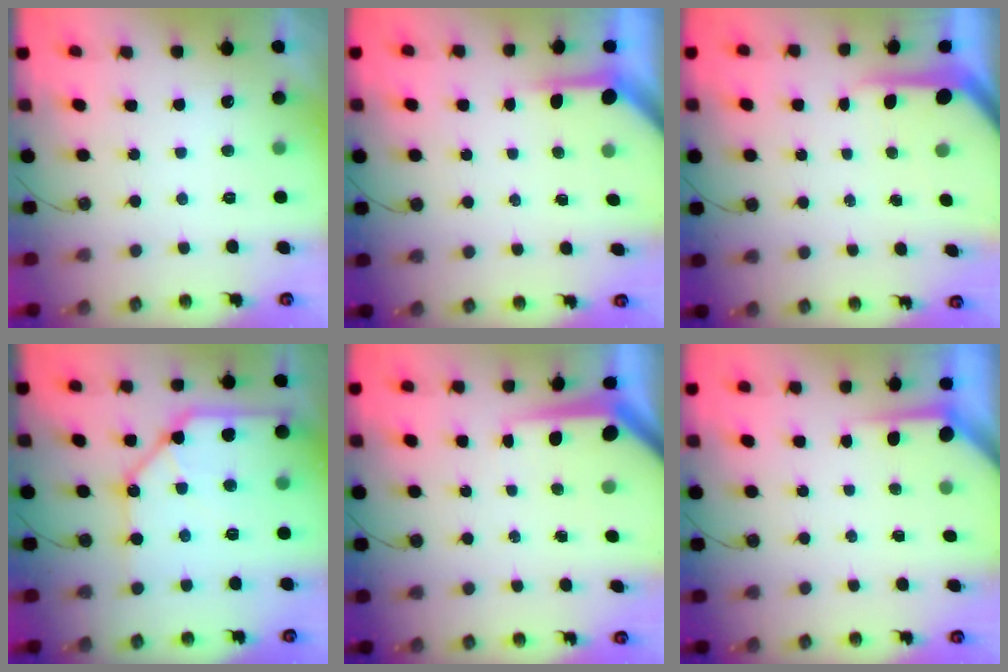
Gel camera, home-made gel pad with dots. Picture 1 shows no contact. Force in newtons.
{"total": 3.8, "press": 3.8, "slide": 0.3}
{"total": 7.2, "press": 7.2, "slide": 0.7}
{"total": 15.1, "press": 15.0, "slide": 2.1}
{"total": 7.8, "press": 7.7, "slide": 0.6}
{"total": 3.7, "press": 3.7, "slide": 0.4}